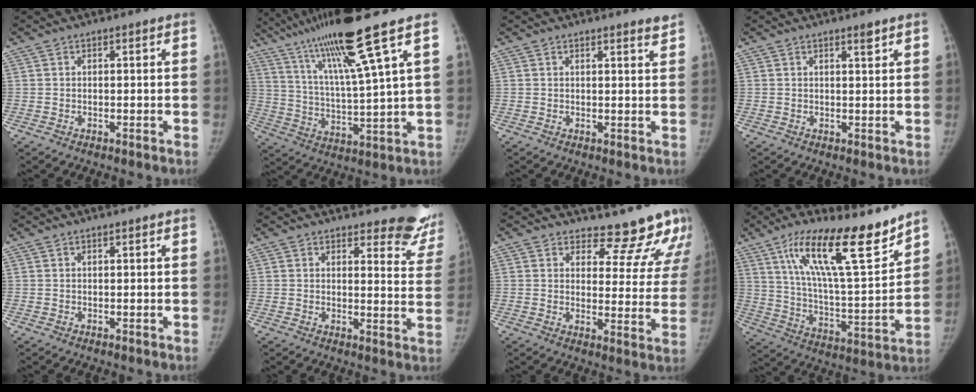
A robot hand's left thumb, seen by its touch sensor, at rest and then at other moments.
{"total": 16.6, "force": [10.6, -0.9, 12.7], "torque": [-0.223, -0.041, 0.190]}
{"total": 1.8, "force": [1.7, 0.1, 0.8], "torque": [-0.006, -0.013, 0.019]}
{"total": 1.5, "force": [1.1, 0.2, 1.0], "torque": [-0.013, -0.008, 0.019]}
{"total": 0.0}
{"total": 11.5, "force": [10.7, 3.6, 2.2], "torque": [0.020, -0.100, 0.093]}
{"total": 13.7, "force": [12.8, 4.8, 1.5], "torque": [0.040, -0.118, 0.135]}
{"total": 21.1, "force": [13.9, 4.8, 15.2], "torque": [-0.229, -0.071, 0.238]}